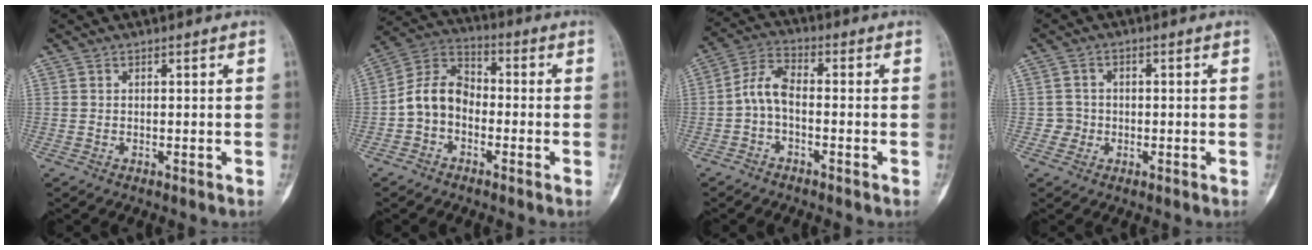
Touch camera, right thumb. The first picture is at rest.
{"total": 8.9, "force": [-2.2, 6.7, 5.4], "torque": [-0.087, 0.039, -0.057]}
{"total": 5.7, "force": [-1.4, 2.9, 4.7], "torque": [-0.096, 0.028, -0.039]}
{"total": 2.8, "force": [-0.6, 2.7, 0.1], "torque": [0.017, 0.010, -0.016]}